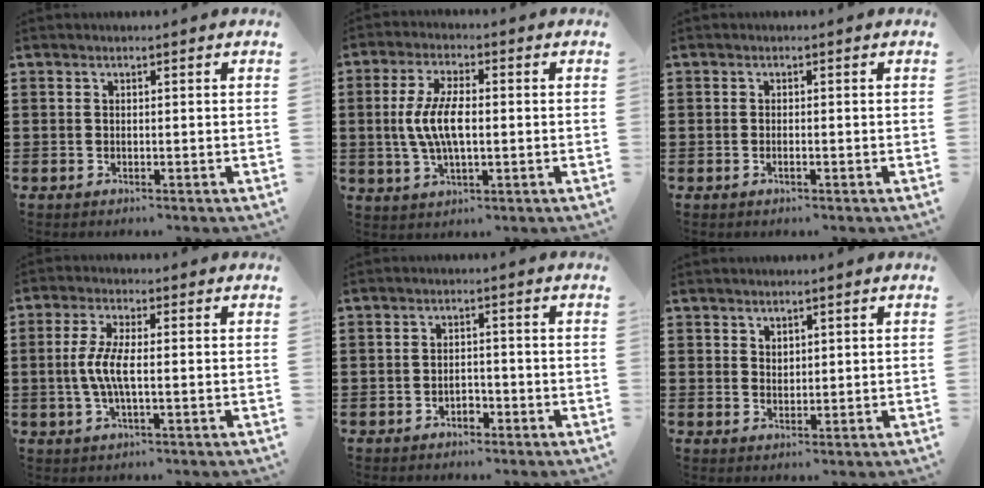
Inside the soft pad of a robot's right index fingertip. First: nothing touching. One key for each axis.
{"total": 7.6, "fx": -0.3, "fy": 3.0, "fz": 7.0, "tx": -0.161, "ty": -0.003, "tz": -0.015}
{"total": 0.7, "fx": -0.3, "fy": 0.2, "fz": 0.6, "tx": -0.013, "ty": -0.005, "tz": -0.004}
{"total": 5.2, "fx": -0.6, "fy": 1.3, "fz": 5.0, "tx": -0.118, "ty": -0.008, "tz": -0.021}
{"total": 2.0, "fx": -1.4, "fy": 1.0, "fz": 1.0, "tx": -0.023, "ty": 0.000, "tz": -0.029}
{"total": 1.8, "fx": 1.5, "fy": 0.9, "fz": 0.2, "tx": -0.005, "ty": 0.003, "tz": 0.029}